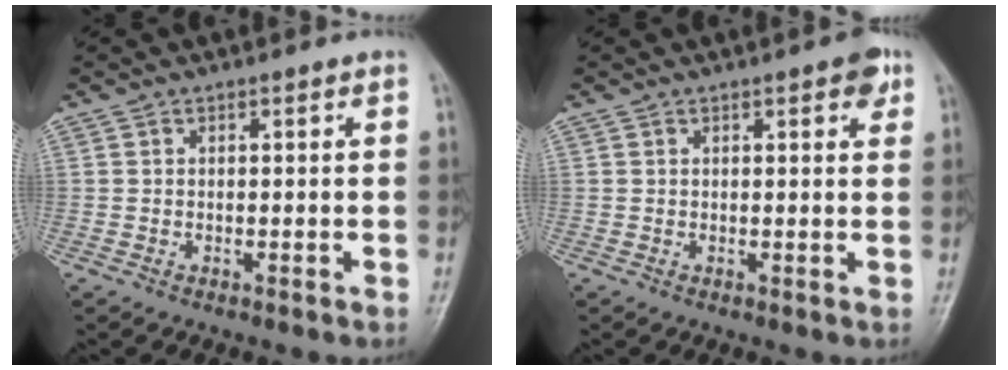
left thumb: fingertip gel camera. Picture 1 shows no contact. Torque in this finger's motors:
{"motor_torque": [0.38, 0.37, 0.20, -0.37, 0.00]}